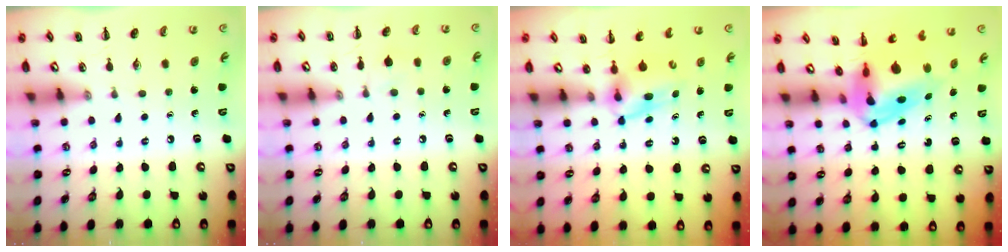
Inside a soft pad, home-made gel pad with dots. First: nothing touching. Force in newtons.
{"total": 5.2, "press": 4.8, "slide": 1.9}
{"total": 5.1, "press": 5.1, "slide": 0.5}
{"total": 7.7, "press": 7.3, "slide": 2.5}